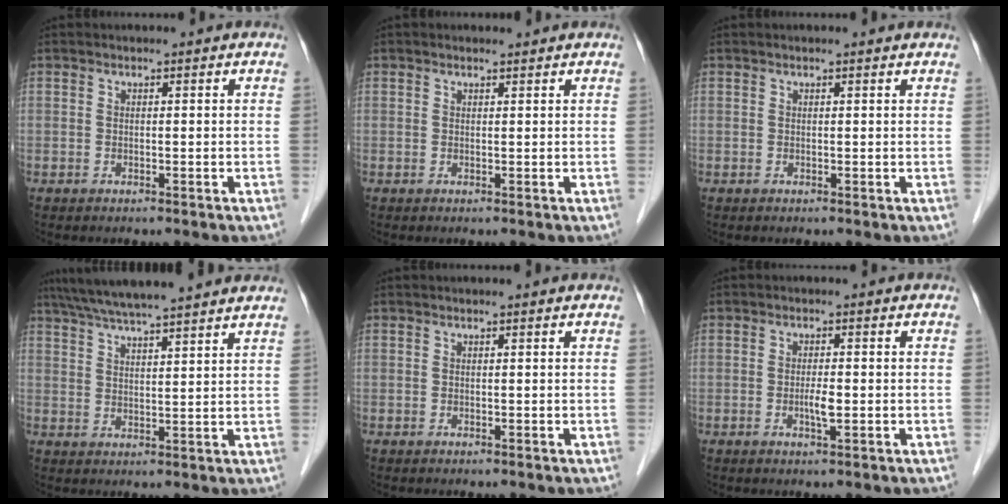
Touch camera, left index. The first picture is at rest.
{"total": 0.7, "force": [0.6, 0.2, 0.2], "torque": [-0.014, 0.000, 0.010]}
{"total": 1.6, "force": [1.5, 0.1, 0.5], "torque": [-0.015, 0.012, 0.016]}
{"total": 16.2, "force": [14.1, 0.6, 7.9], "torque": [-0.137, 0.042, 0.202]}
{"total": 0.7, "force": [0.7, 0.0, 0.2], "torque": [-0.009, 0.007, 0.010]}
{"total": 2.2, "force": [-0.4, 0.3, 2.1], "torque": [-0.043, -0.002, -0.006]}